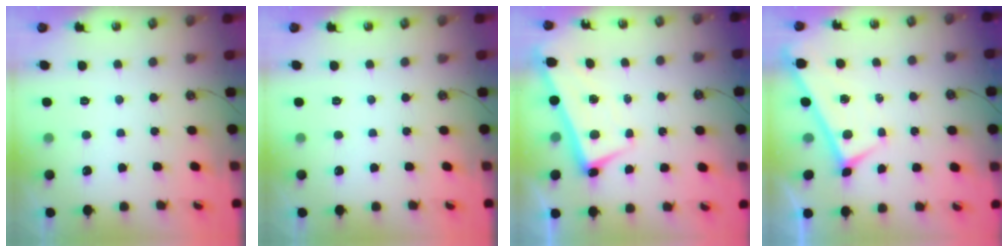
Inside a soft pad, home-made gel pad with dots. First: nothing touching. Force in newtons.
{"total": 0.0}
{"total": 2.6, "press": 2.4, "slide": 0.8}
{"total": 0.0}